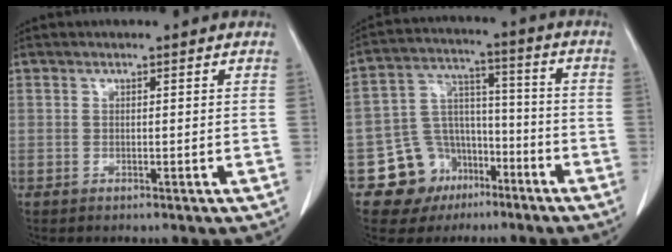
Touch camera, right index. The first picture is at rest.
{"total": 11.2, "force": [-6.0, 9.0, 2.6], "torque": [-0.039, 0.054, -0.089]}